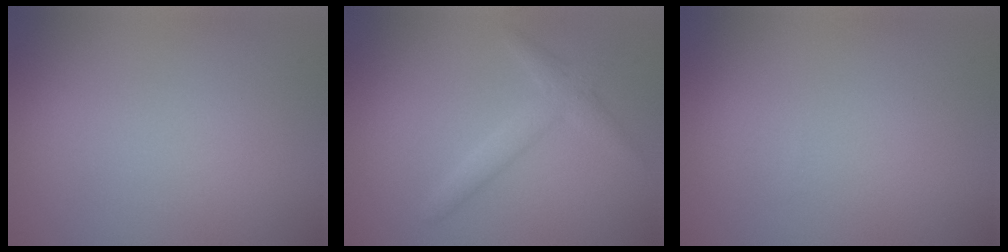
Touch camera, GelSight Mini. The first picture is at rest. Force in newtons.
{"total": 2.3, "press": 2.3, "slide": 0.1}
{"total": 0.0}